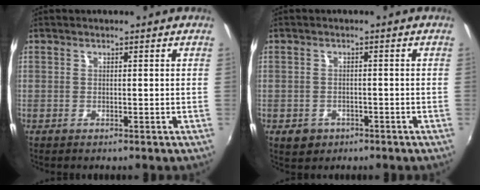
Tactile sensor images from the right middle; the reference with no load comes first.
{"total": 3.8, "force": [-1.9, 3.0, 1.3], "torque": [-0.034, -0.004, -0.026]}